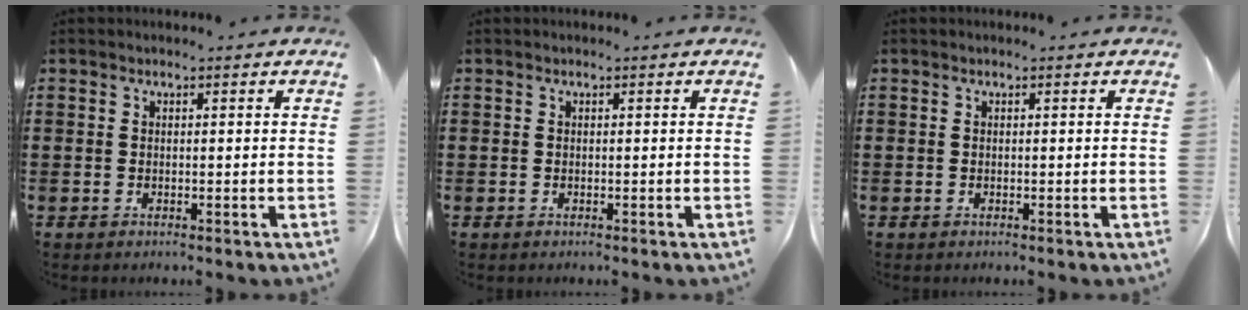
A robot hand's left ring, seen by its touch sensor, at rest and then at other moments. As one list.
[{"total": 0.0}, {"total": 0.0}]